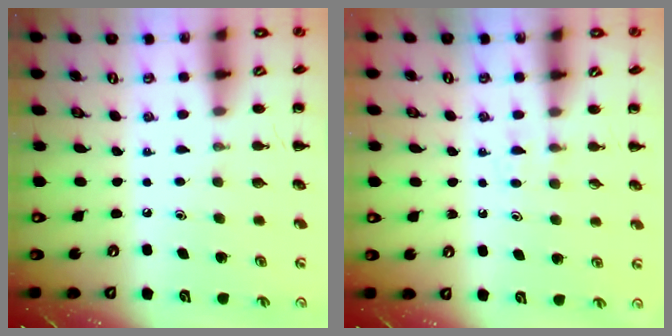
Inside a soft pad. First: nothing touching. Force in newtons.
{"total": 2.9, "press": 2.7, "slide": 1.2}